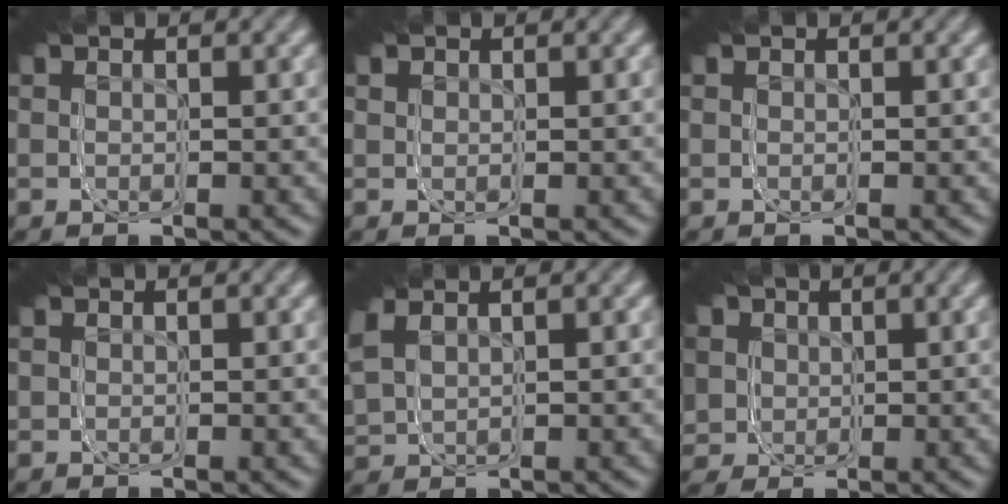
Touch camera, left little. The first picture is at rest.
{"total": 1.4, "force": [0.7, 1.1, 0.5], "torque": [-0.015, -0.003, 0.009]}
{"total": 0.0}
{"total": 1.0, "force": [-0.1, 0.9, 0.2], "torque": [-0.006, -0.005, -0.001]}
{"total": 5.4, "force": [0.9, 4.2, 3.3], "torque": [-0.081, 0.007, 0.011]}
{"total": 11.0, "force": [0.3, 9.4, 5.8], "torque": [-0.098, -0.012, -0.010]}